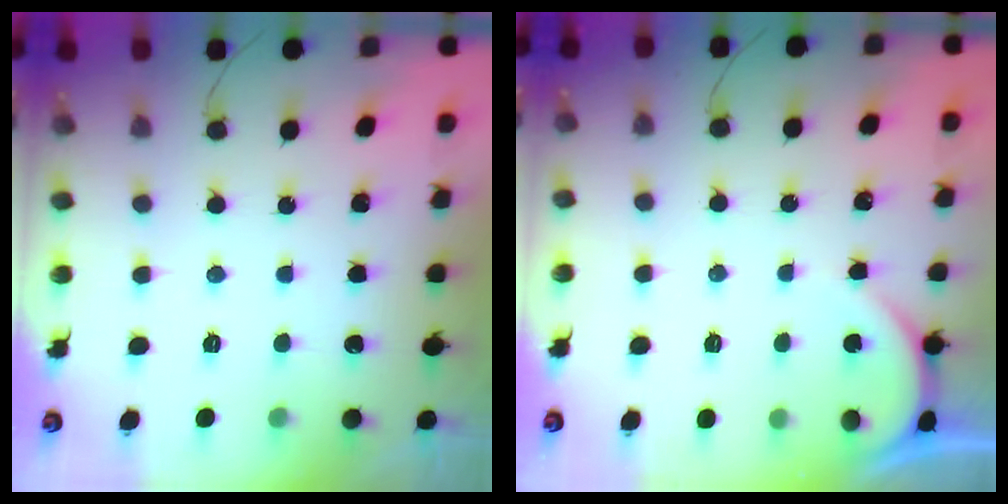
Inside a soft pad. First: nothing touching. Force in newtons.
{"total": 2.8, "press": 2.8, "slide": 0.3}